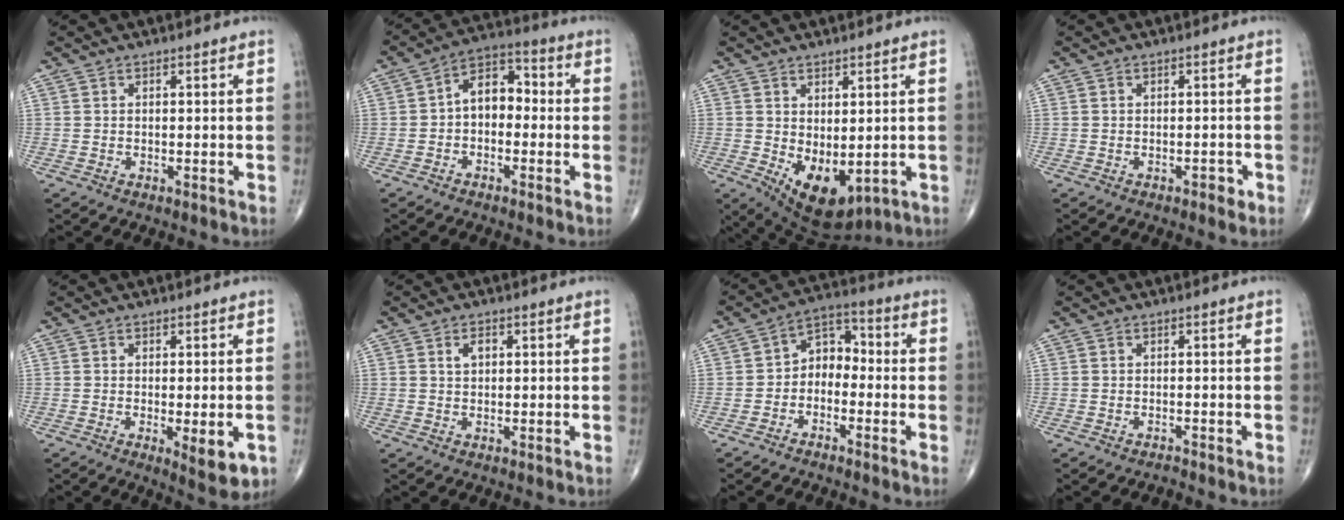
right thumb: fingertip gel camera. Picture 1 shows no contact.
{"total": 7.8, "force": [-0.8, 5.4, 5.7], "torque": [-0.067, 0.035, -0.032]}
{"total": 9.6, "force": [-1.1, 5.2, 7.9], "torque": [-0.113, -0.012, 0.009]}
{"total": 1.6, "force": [-0.8, 0.8, 1.0], "torque": [-0.011, 0.001, -0.013]}
{"total": 6.2, "force": [-1.7, 2.1, 5.6], "torque": [-0.076, -0.016, -0.019]}
{"total": 2.2, "force": [0.7, 1.5, 1.5], "torque": [-0.022, 0.002, 0.011]}
{"total": 6.7, "force": [-1.9, 4.9, 4.2], "torque": [-0.042, 0.040, -0.051]}
{"total": 0.6, "force": [-0.6, 0.0, 0.0], "torque": [-0.004, 0.001, -0.012]}